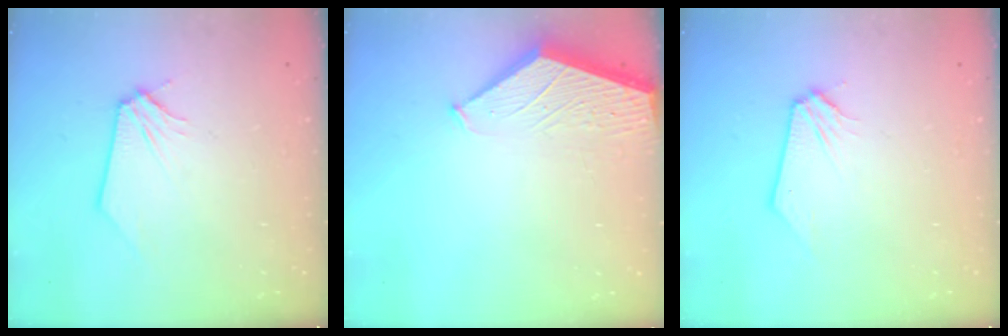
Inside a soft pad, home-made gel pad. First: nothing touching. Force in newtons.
{"total": 1.4, "press": 1.4, "slide": 0.2}
{"total": 0.0}